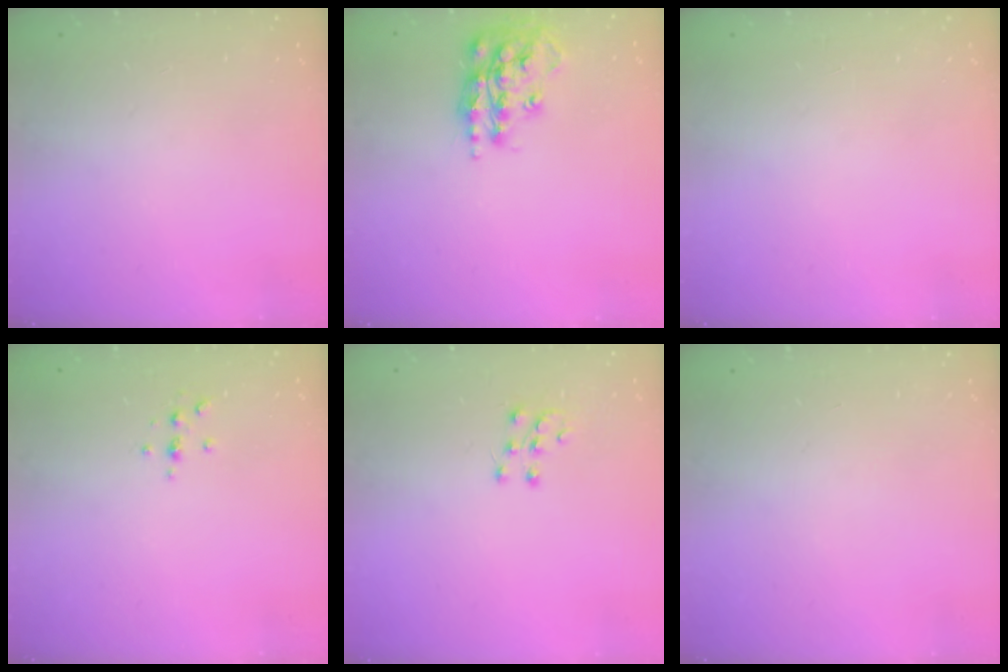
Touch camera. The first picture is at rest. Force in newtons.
{"total": 15.5, "press": 15.4, "slide": 1.3}
{"total": 0.0}
{"total": 2.4, "press": 2.4, "slide": 0.3}
{"total": 6.0, "press": 5.9, "slide": 0.4}
{"total": 0.0}